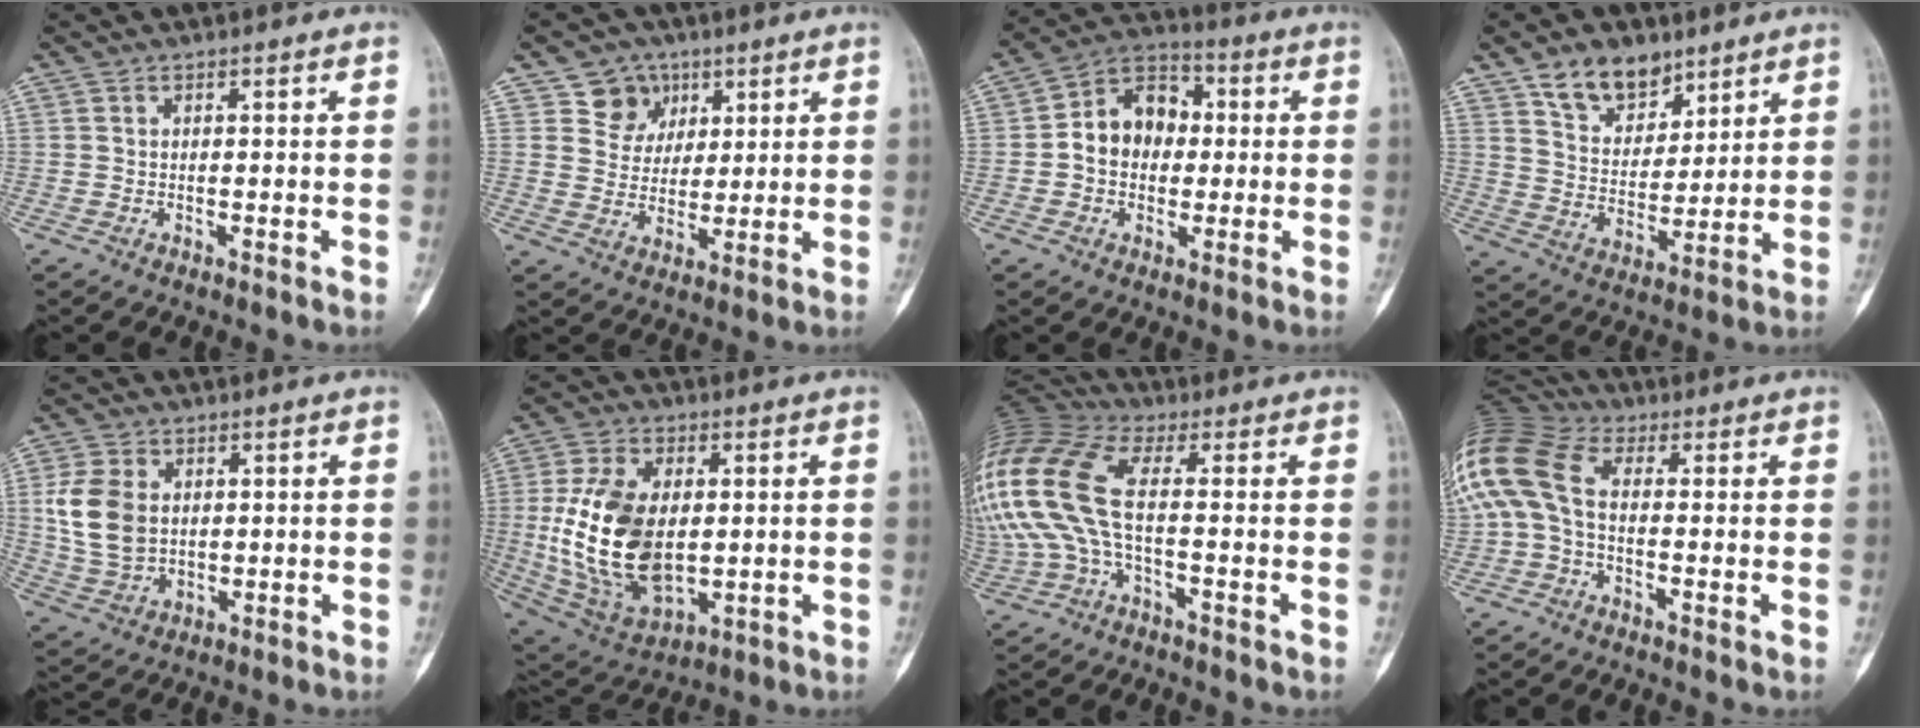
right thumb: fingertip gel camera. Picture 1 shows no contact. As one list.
[{"total": 7.4, "force": [3.8, 6.2, 1.3], "torque": [0.015, -0.018, 0.067]}, {"total": 11.1, "force": [0.3, 8.6, 7.0], "torque": [-0.082, 0.032, -0.007]}, {"total": 11.1, "force": [7.5, 6.6, 4.9], "torque": [-0.048, -0.047, 0.136]}, {"total": 9.9, "force": [1.4, 7.2, 6.7], "torque": [-0.126, -0.005, 0.034]}, {"total": 20.0, "force": [0.4, 11.9, 16.1], "torque": [-0.304, -0.010, 0.027]}, {"total": 16.4, "force": [-0.9, 6.2, 15.1], "torque": [-0.367, 0.034, -0.027]}, {"total": 13.6, "force": [0.1, 7.3, 11.5], "torque": [-0.271, 0.035, -0.013]}]